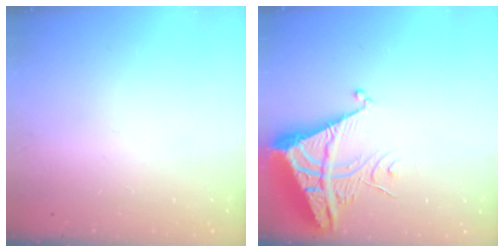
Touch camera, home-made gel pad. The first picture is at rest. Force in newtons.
{"total": 8.3, "press": 8.2, "slide": 1.0}